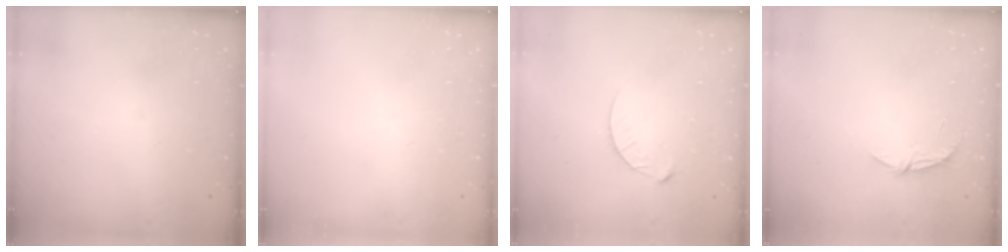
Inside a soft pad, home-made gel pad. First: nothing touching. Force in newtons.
{"total": 0.0}
{"total": 4.3, "press": 4.3, "slide": 0.4}
{"total": 5.6, "press": 5.6, "slide": 0.4}